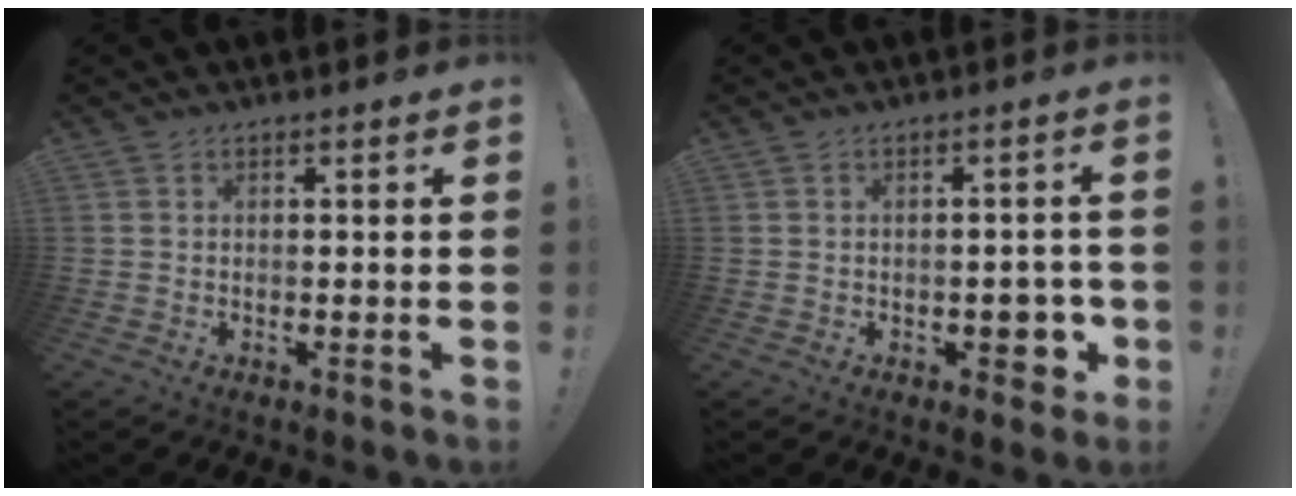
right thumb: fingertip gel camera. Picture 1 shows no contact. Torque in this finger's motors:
{"motor_torque": [0.71, 0.67, 0.50, -0.76, 0.20]}